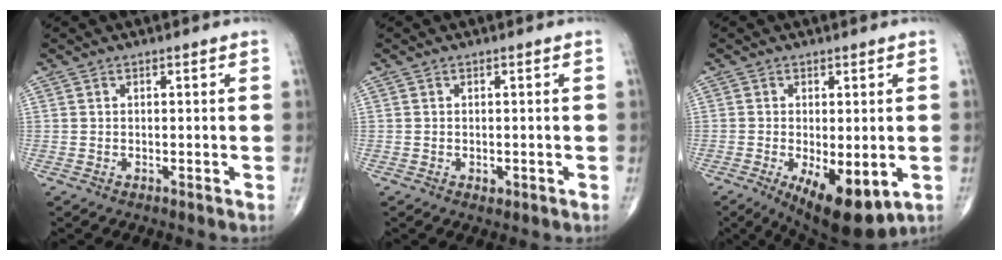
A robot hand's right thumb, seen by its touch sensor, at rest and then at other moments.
{"total": 1.0, "force": [-0.3, 0.7, 0.6], "torque": [-0.008, -0.002, -0.002]}
{"total": 11.9, "force": [-4.1, 5.0, 10.0], "torque": [-0.146, -0.018, -0.050]}